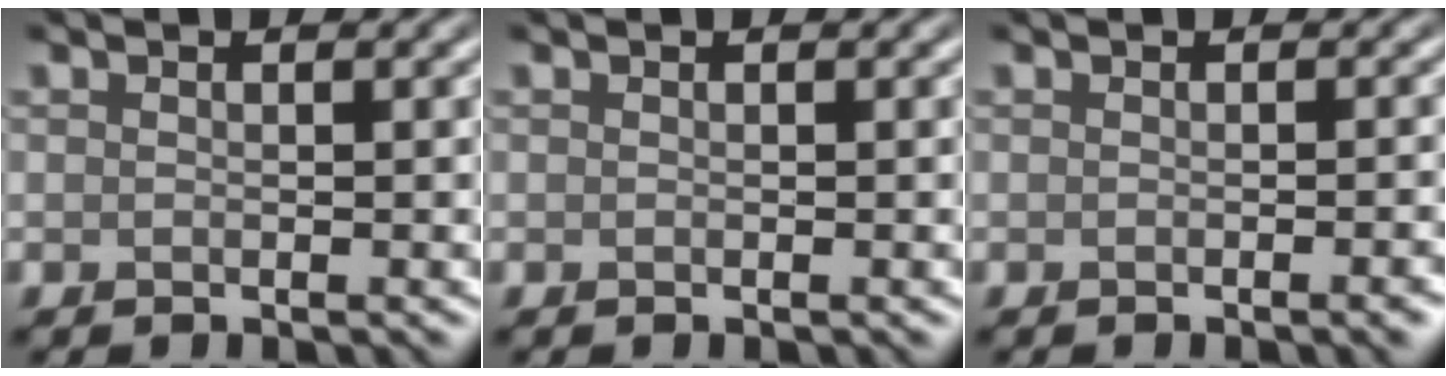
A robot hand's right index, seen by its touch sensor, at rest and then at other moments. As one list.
[{"total": 0.0}, {"total": 1.7, "force": [-0.6, 0.5, 1.6], "torque": [-0.010, 0.002, -0.008]}]